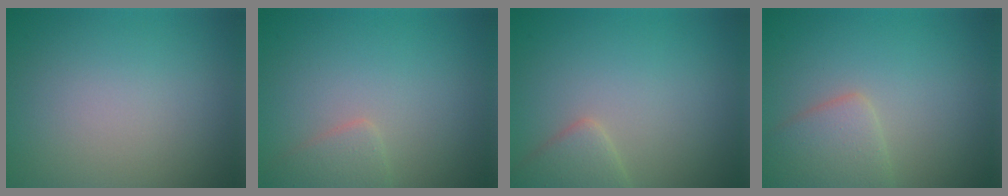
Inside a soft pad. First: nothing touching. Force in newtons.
{"total": 1.8, "press": 1.8, "slide": 0.1}
{"total": 2.4, "press": 2.4, "slide": 0.1}
{"total": 3.4, "press": 3.4, "slide": 0.1}